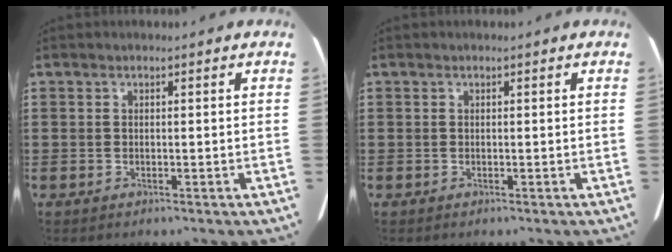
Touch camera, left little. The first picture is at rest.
{"total": 0.0}